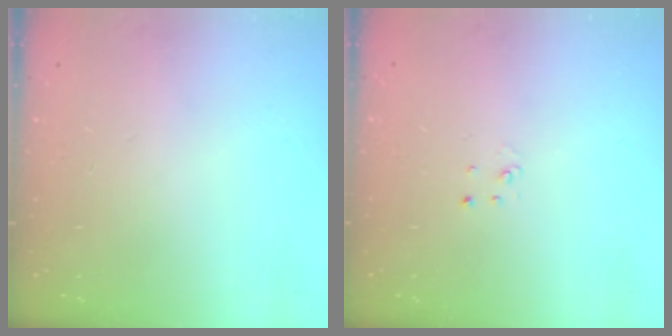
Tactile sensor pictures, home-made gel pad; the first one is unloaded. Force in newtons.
{"total": 2.0, "press": 2.0, "slide": 0.2}